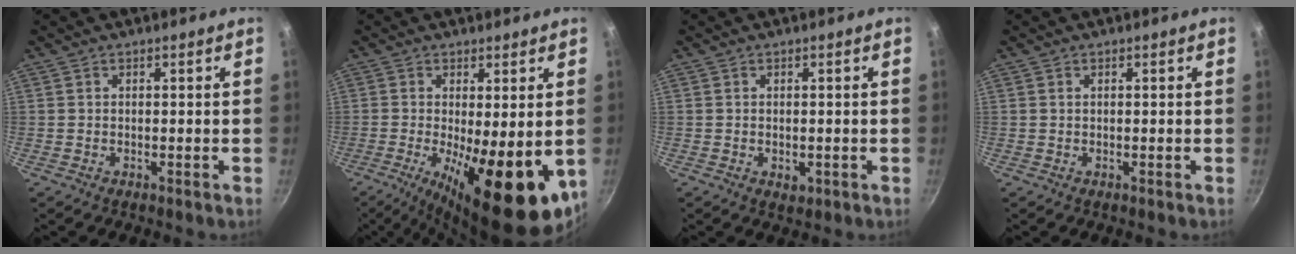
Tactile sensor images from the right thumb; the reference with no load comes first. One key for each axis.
{"total": 17.6, "fx": -3.5, "fy": 6.2, "fz": 16.1, "tx": -0.226, "ty": -0.023, "tz": -0.041}
{"total": 1.9, "fx": -0.5, "fy": 1.3, "fz": 1.4, "tx": -0.019, "ty": -0.005, "tz": -0.006}
{"total": 0.0}